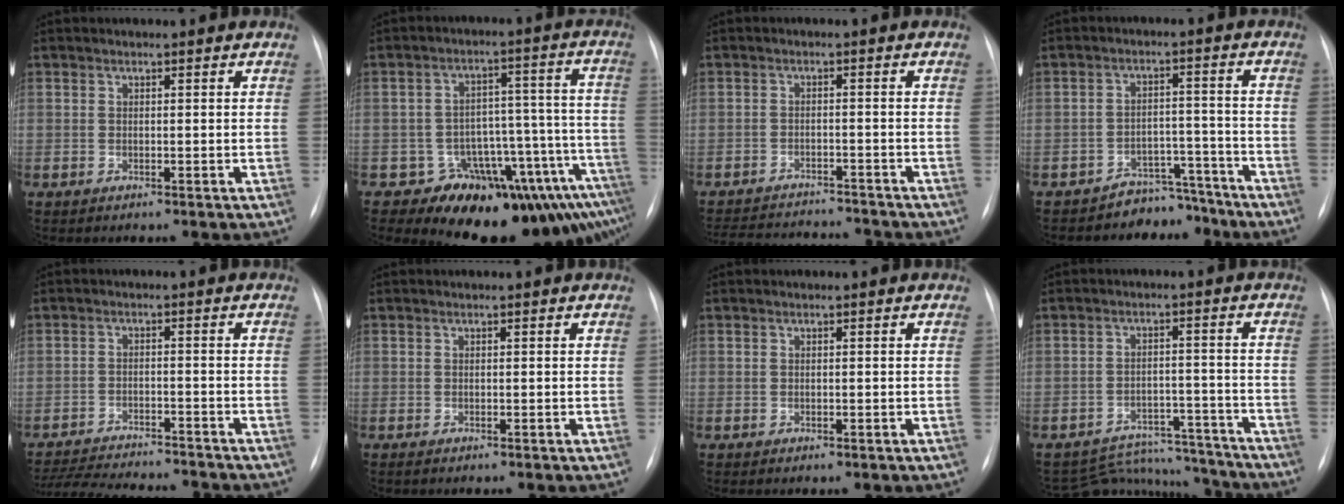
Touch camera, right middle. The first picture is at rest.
{"total": 12.3, "force": [-9.1, 5.9, 5.9], "torque": [-0.037, 0.081, -0.113]}
{"total": 13.6, "force": [-12.8, 2.4, 3.9], "torque": [-0.080, 0.000, -0.177]}
{"total": 6.6, "force": [-5.8, 3.0, -0.4], "torque": [0.024, 0.045, -0.088]}
{"total": 15.7, "force": [-14.6, 2.1, 5.4], "torque": [-0.109, -0.014, -0.209]}
{"total": 0.0}
{"total": 0.0}
{"total": 11.9, "force": [-11.6, 2.5, -0.9], "torque": [0.019, 0.033, -0.160]}